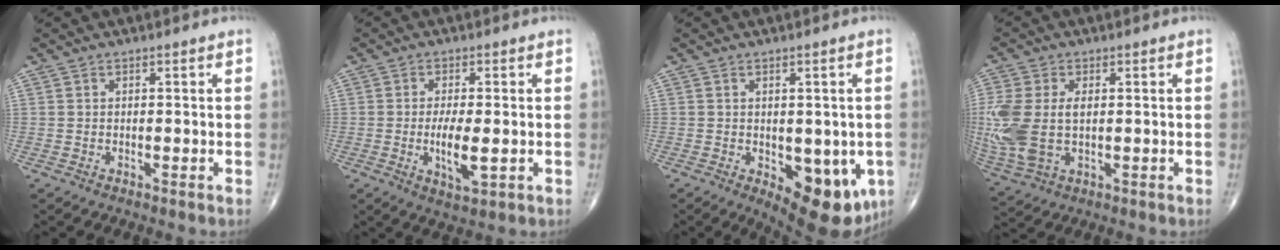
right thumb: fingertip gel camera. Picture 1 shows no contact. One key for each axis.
{"total": 6.7, "fx": -1.1, "fy": 2.2, "fz": 6.2, "tx": -0.116, "ty": -0.014, "tz": -0.018}
{"total": 13.2, "fx": -3.7, "fy": 6.5, "fz": 10.8, "tx": -0.116, "ty": -0.016, "tz": -0.035}
{"total": 14.0, "fx": 0.1, "fy": 8.6, "fz": 11.0, "tx": -0.290, "ty": -0.004, "tz": 0.013}